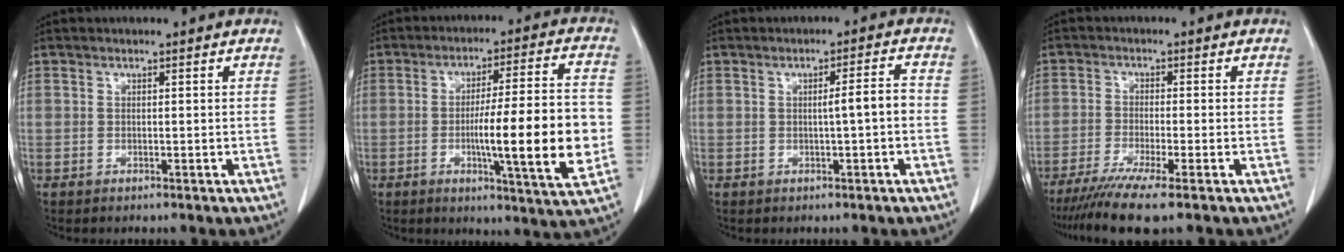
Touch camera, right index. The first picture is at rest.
{"total": 15.8, "force": [-2.7, 0.5, 15.6], "torque": [-0.238, -0.004, -0.042]}
{"total": 3.3, "force": [-0.4, -0.1, 3.3], "torque": [-0.048, 0.005, -0.006]}
{"total": 8.2, "force": [-6.1, -0.7, 5.5], "torque": [-0.087, -0.024, -0.100]}